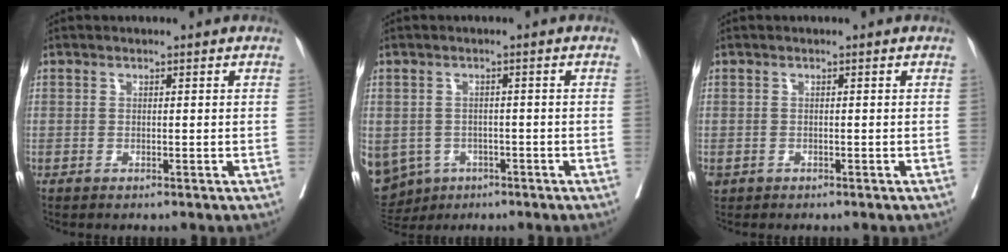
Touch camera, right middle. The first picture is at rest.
{"total": 16.2, "force": [-6.9, 13.5, 5.8], "torque": [-0.188, -0.001, -0.086]}
{"total": 1.2, "force": [-0.5, 1.1, 0.4], "torque": [-0.011, 0.002, -0.001]}